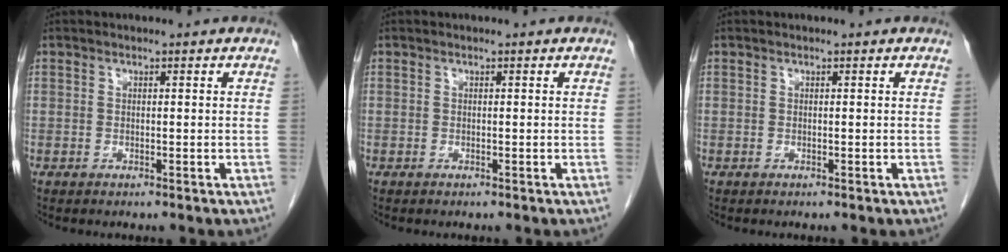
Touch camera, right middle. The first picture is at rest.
{"total": 0.0}
{"total": 0.0}